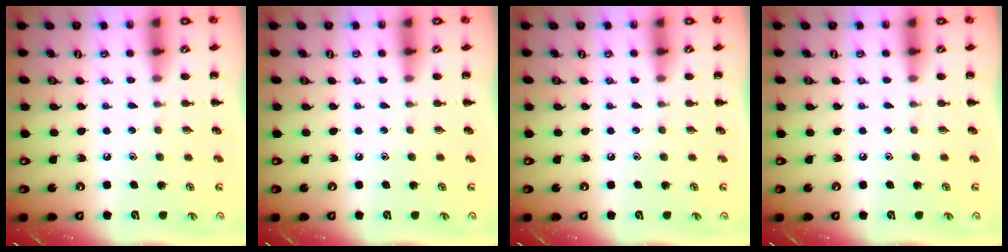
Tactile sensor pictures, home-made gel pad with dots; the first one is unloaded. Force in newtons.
{"total": 0.0}
{"total": 0.0}
{"total": 0.0}